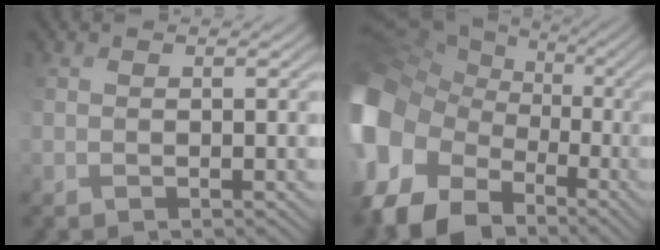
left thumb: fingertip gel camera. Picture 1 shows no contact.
{"total": 18.4, "force": [-4.8, 14.2, 10.7], "torque": [-0.290, -0.013, -0.094]}